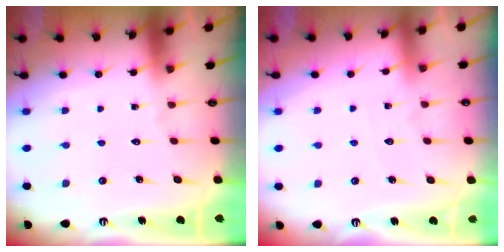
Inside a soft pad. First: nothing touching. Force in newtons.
{"total": 2.4, "press": 2.4, "slide": 0.3}